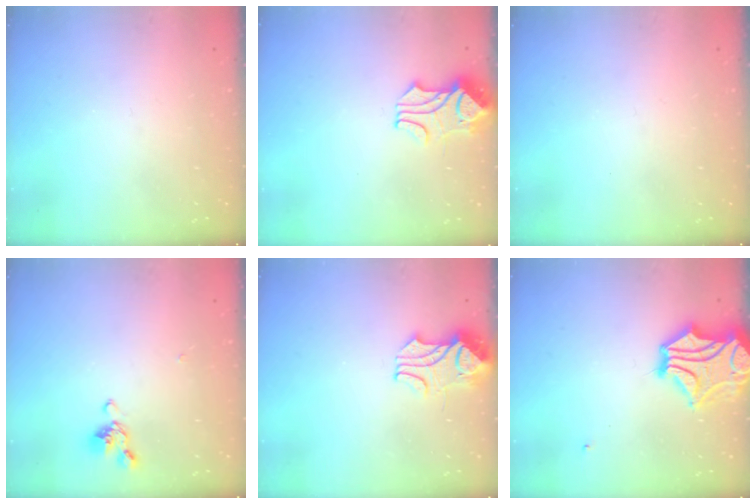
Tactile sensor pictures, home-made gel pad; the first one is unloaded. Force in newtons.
{"total": 1.7, "press": 1.4, "slide": 1.0}
{"total": 0.0}
{"total": 3.6, "press": 3.5, "slide": 0.8}
{"total": 2.2, "press": 2.0, "slide": 0.9}
{"total": 7.6, "press": 7.2, "slide": 2.3}